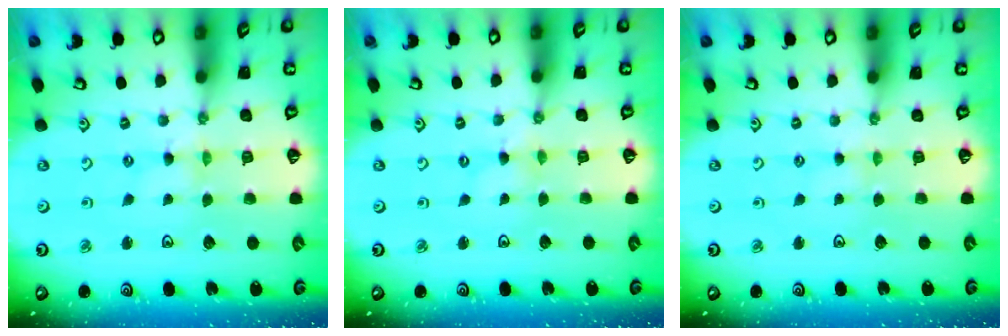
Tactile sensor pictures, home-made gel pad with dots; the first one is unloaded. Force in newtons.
{"total": 0.0}
{"total": 1.7, "press": 1.7, "slide": 0.4}